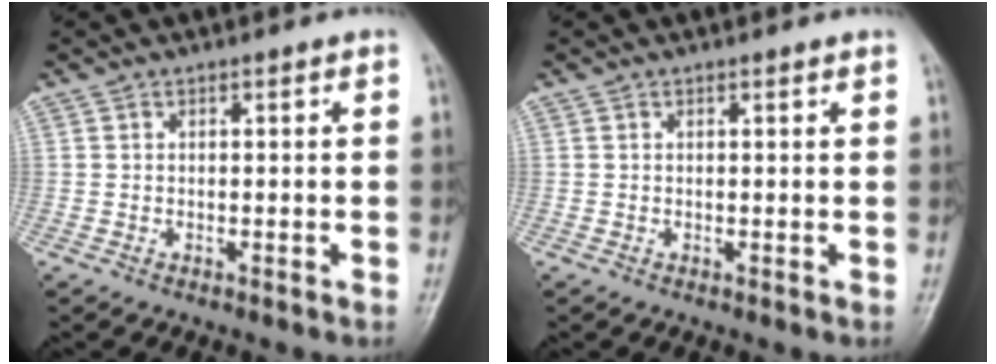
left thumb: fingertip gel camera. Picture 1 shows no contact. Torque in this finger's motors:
{"motor_torque": [-0.15, -0.20, -0.24, -0.25, 0.00]}